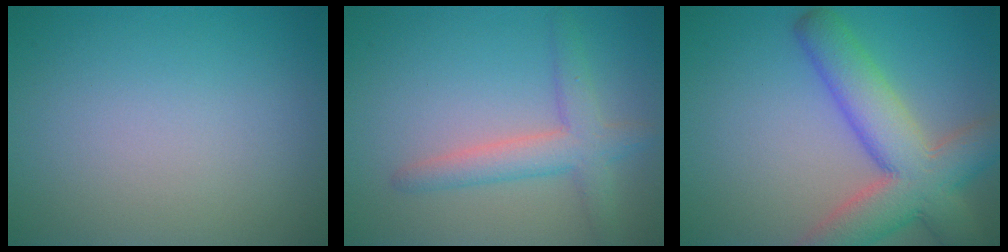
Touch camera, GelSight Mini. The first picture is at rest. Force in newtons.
{"total": 3.7, "press": 3.7, "slide": 0.1}
{"total": 8.7, "press": 8.7, "slide": 0.5}